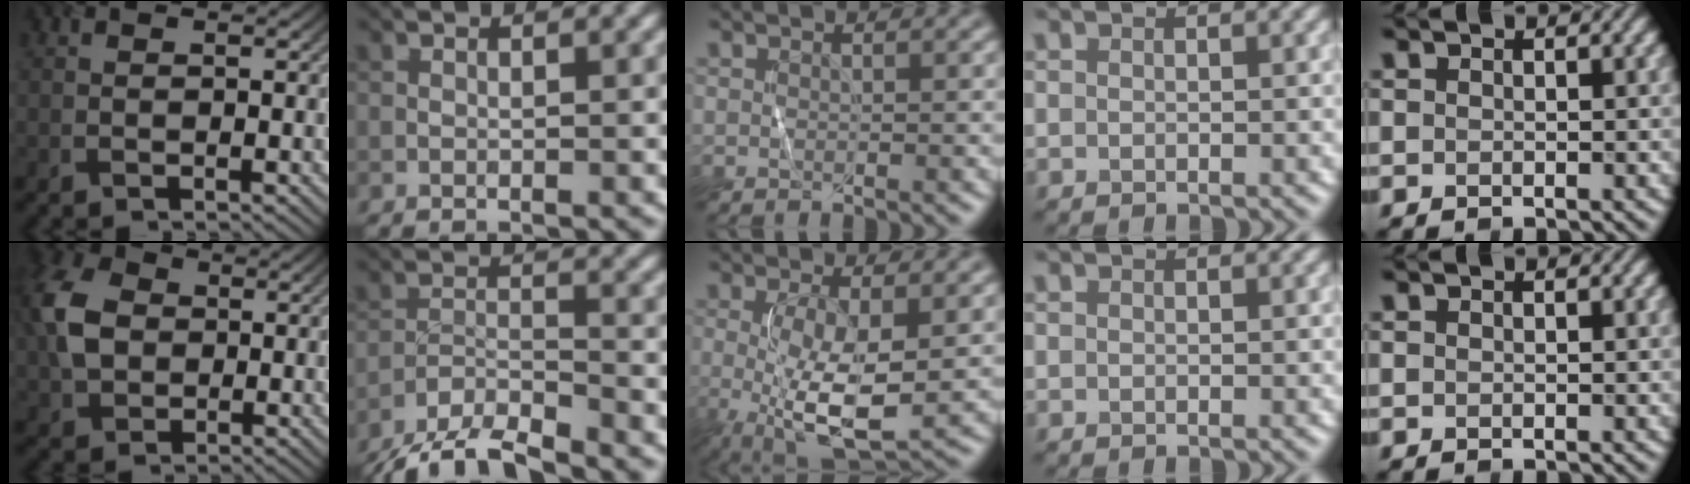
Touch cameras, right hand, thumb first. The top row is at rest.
{"thumb": {"total": 9.6, "force": [0.6, 7.3, 6.3], "torque": [-0.179, 0.018, 0.000]}, "index": {"total": 6.5, "force": [-5.8, 1.3, 2.6], "torque": [-0.052, -0.012, -0.108]}, "middle": {"total": 7.0, "force": [-0.9, 2.1, 6.6], "torque": [-0.139, -0.018, -0.013]}}